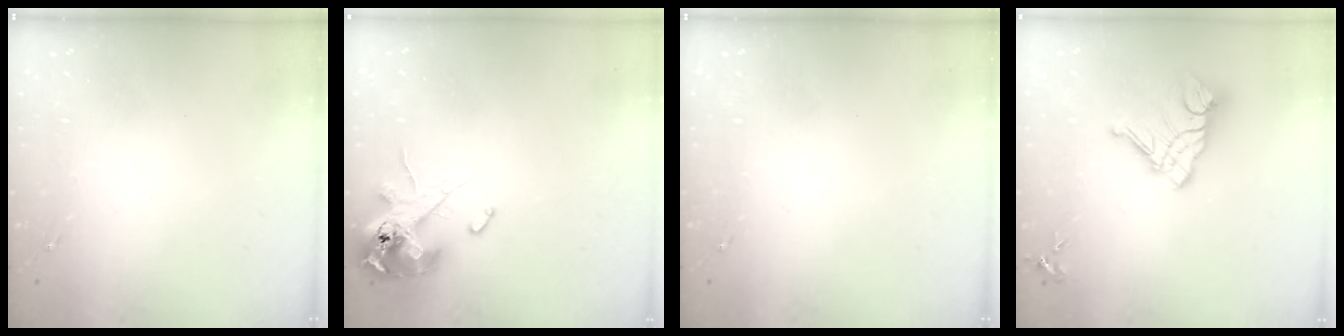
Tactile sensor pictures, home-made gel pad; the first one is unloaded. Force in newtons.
{"total": 12.4, "press": 12.2, "slide": 2.1}
{"total": 0.0}
{"total": 14.1, "press": 14.1, "slide": 1.5}